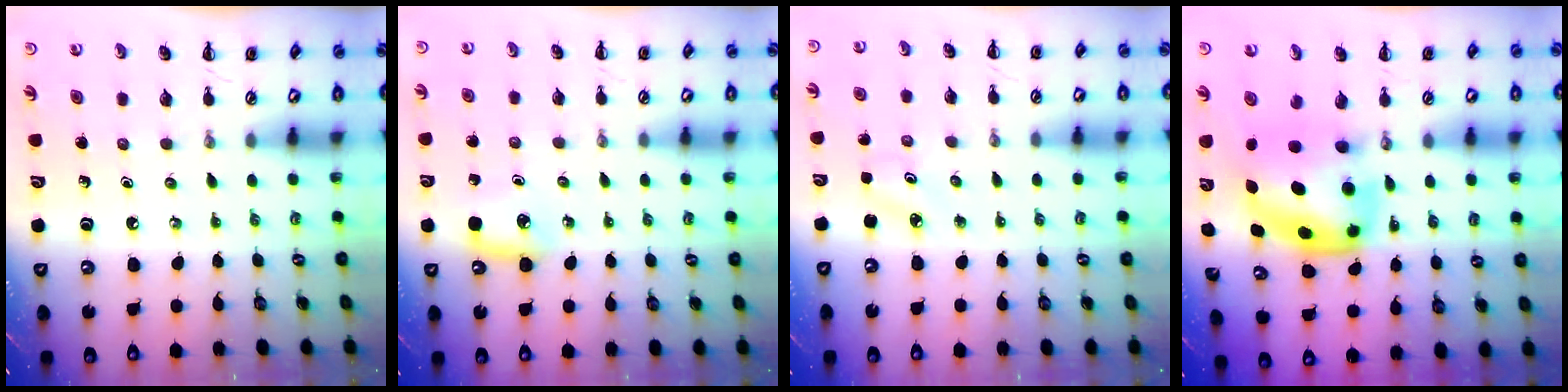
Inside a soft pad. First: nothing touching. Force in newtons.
{"total": 4.9, "press": 4.6, "slide": 1.7}
{"total": 2.3, "press": 2.2, "slide": 0.6}
{"total": 7.7, "press": 7.5, "slide": 1.9}